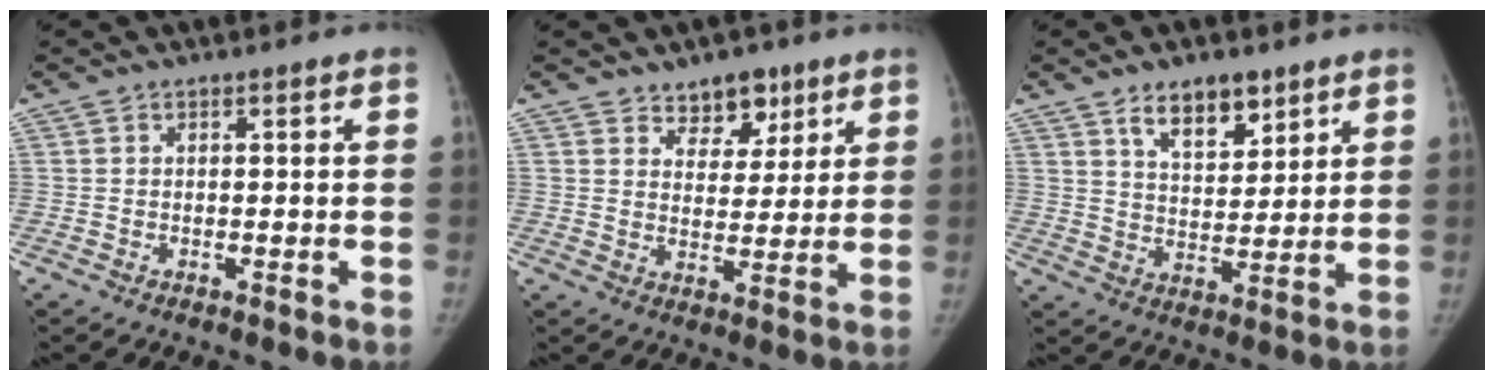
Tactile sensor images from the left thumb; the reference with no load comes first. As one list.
[{"total": 6.9, "force": [4.8, 4.4, 2.3], "torque": [0.003, -0.029, 0.077]}, {"total": 9.1, "force": [5.9, 4.4, 5.2], "torque": [-0.055, -0.041, 0.104]}]